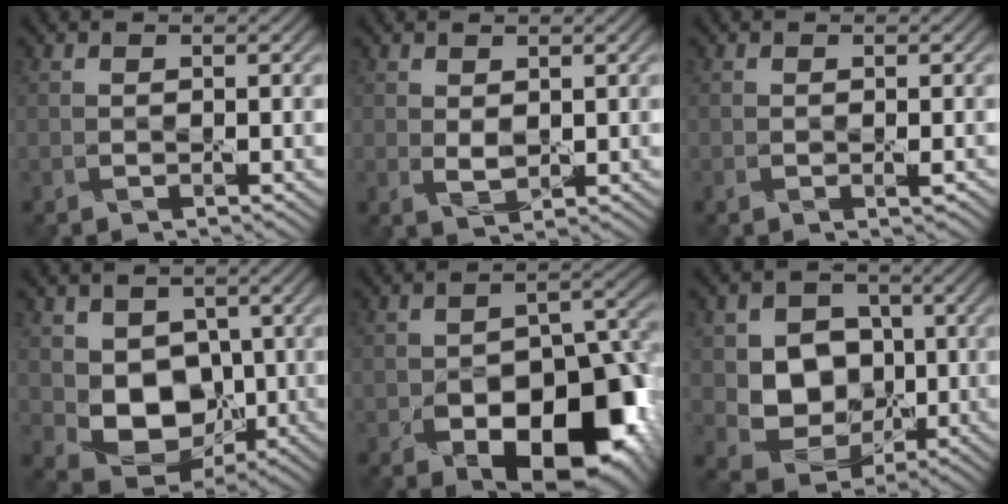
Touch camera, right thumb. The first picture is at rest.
{"total": 1.9, "force": [0.8, 1.2, 1.3], "torque": [-0.030, -0.006, 0.019]}
{"total": 1.0, "force": [-0.3, 0.4, 0.9], "torque": [-0.017, -0.007, -0.004]}
{"total": 7.7, "force": [0.2, 6.1, 4.8], "torque": [-0.104, -0.023, 0.006]}
{"total": 15.9, "force": [-7.7, 9.0, 10.5], "torque": [-0.136, -0.018, -0.112]}
{"total": 8.4, "force": [0.1, 7.2, 4.2], "torque": [-0.091, -0.013, -0.012]}